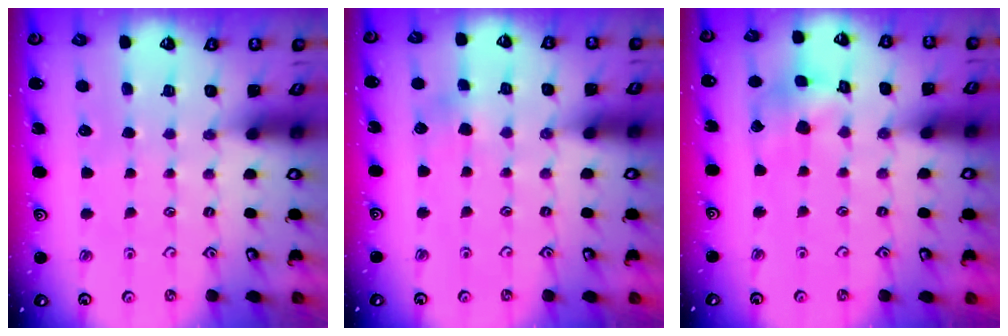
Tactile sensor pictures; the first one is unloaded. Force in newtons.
{"total": 3.4, "press": 3.4, "slide": 0.3}
{"total": 8.0, "press": 8.0, "slide": 0.7}